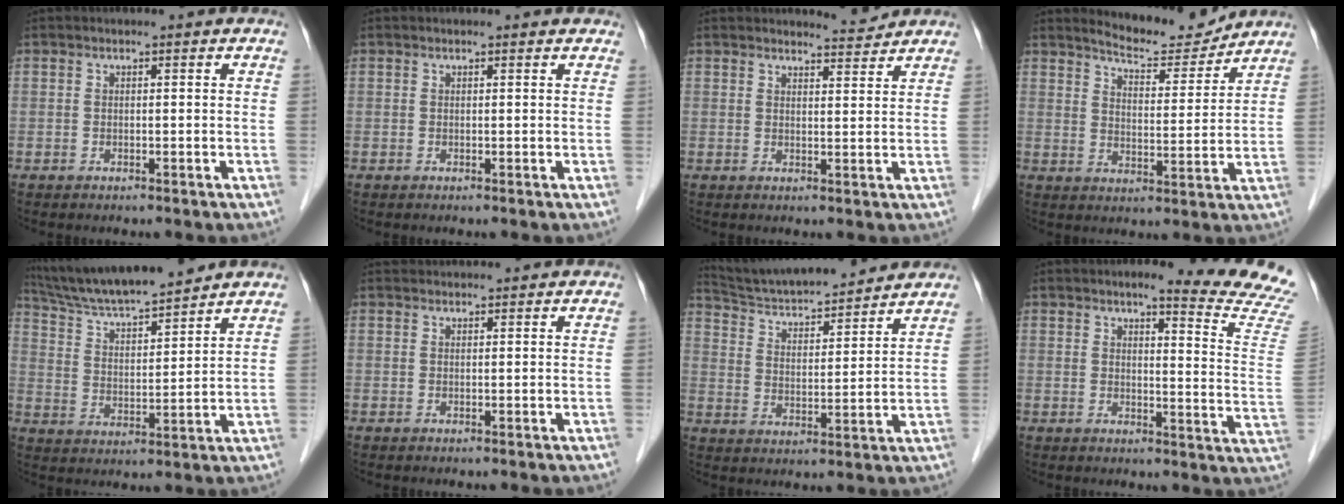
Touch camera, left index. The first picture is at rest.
{"total": 1.1, "force": [1.1, 0.3, 0.2], "torque": [-0.014, 0.002, 0.007]}
{"total": 2.6, "force": [2.6, -0.2, -0.5], "torque": [-0.004, -0.016, 0.038]}
{"total": 8.3, "force": [8.1, 1.0, 1.2], "torque": [-0.027, -0.012, 0.123]}
{"total": 14.6, "force": [13.3, 0.9, 5.9], "torque": [-0.109, 0.012, 0.231]}
{"total": 3.5, "force": [3.5, 0.4, 0.5], "torque": [-0.007, 0.033, 0.052]}
{"total": 16.0, "force": [14.9, 1.6, 5.4], "torque": [-0.096, 0.011, 0.238]}
{"total": 13.4, "force": [12.7, -0.9, 4.3], "torque": [-0.048, -0.099, 0.122]}